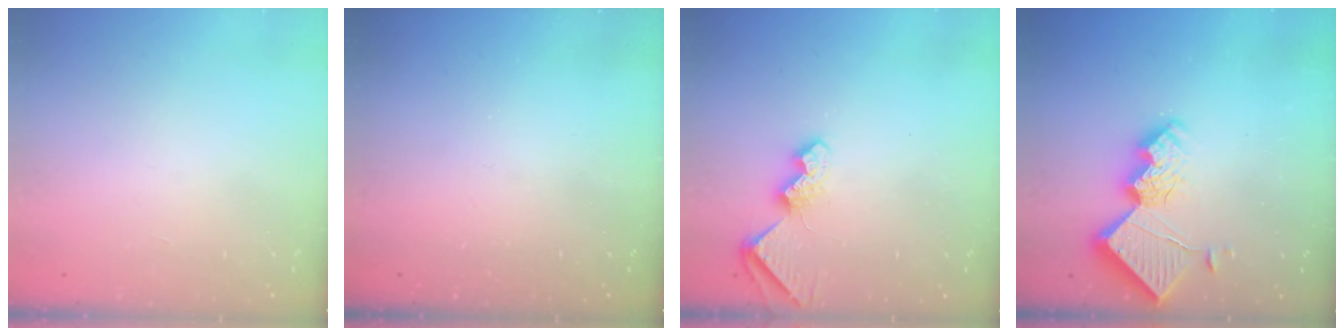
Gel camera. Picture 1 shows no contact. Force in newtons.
{"total": 0.0}
{"total": 6.8, "press": 6.8, "slide": 0.8}
{"total": 15.8, "press": 15.8, "slide": 0.8}